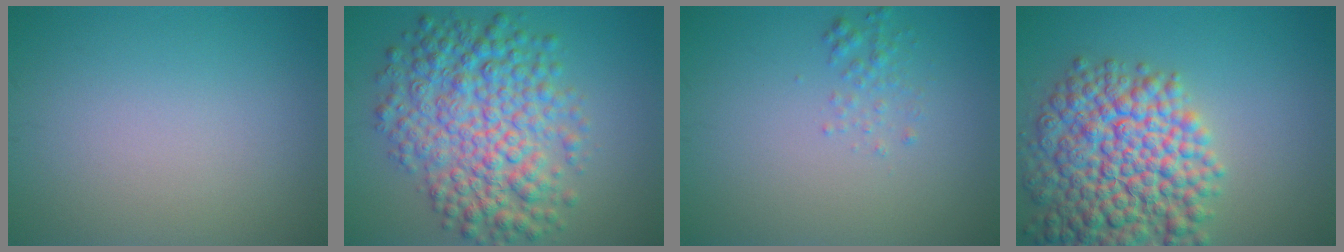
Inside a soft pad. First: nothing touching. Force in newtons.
{"total": 8.5, "press": 8.5, "slide": 0.0}
{"total": 1.3, "press": 1.3, "slide": 0.1}
{"total": 11.1, "press": 11.0, "slide": 0.4}